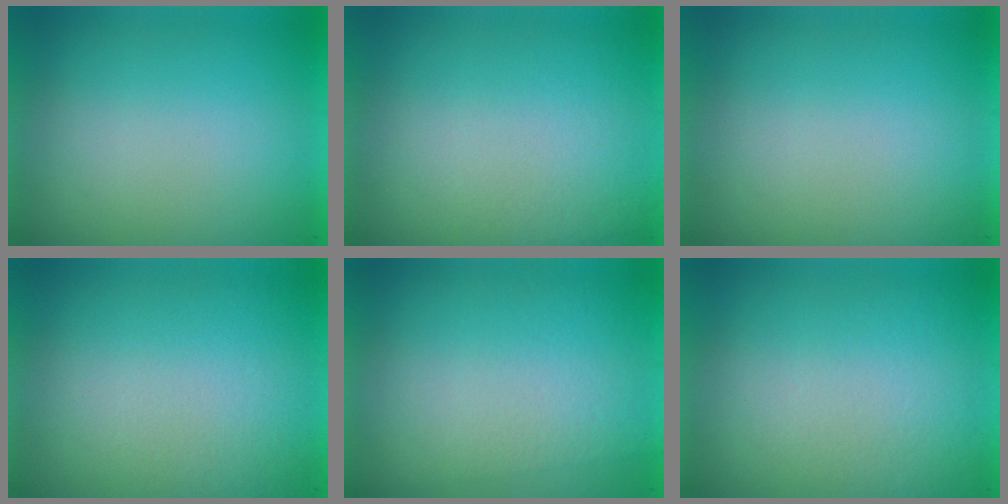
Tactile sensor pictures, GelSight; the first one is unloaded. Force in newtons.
{"total": 2.3}
{"total": 0.0}
{"total": 2.7}
{"total": 2.8}
{"total": 4.1}